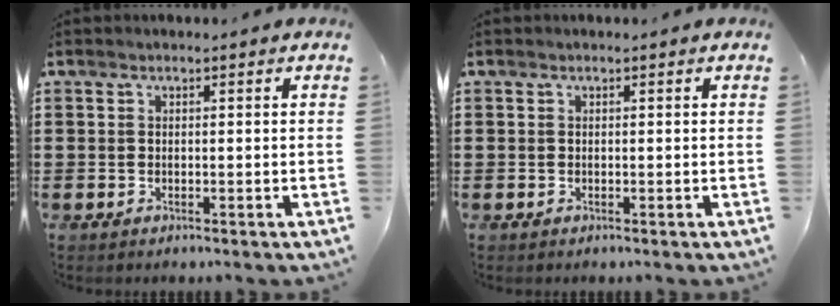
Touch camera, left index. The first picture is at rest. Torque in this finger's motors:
{"motor_torque": [0.00, 0.00, 0.00, -0.01]}